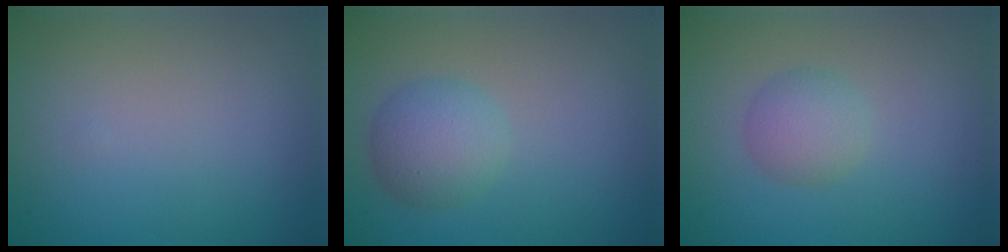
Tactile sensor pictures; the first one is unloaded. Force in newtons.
{"total": 3.5, "press": 3.4, "slide": 0.2}
{"total": 2.5, "press": 2.5, "slide": 0.0}